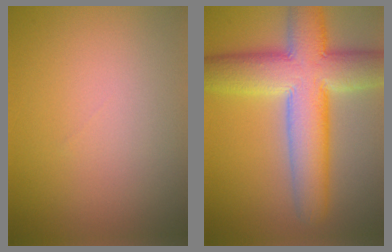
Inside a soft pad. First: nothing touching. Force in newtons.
{"total": 11.1, "press": 11.1, "slide": 0.5}